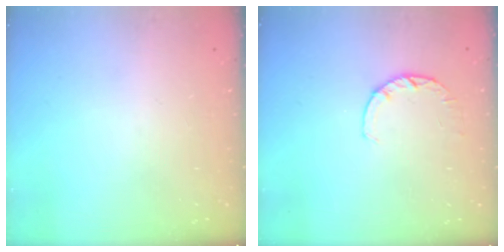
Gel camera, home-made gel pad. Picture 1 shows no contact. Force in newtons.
{"total": 3.0, "press": 2.9, "slide": 0.4}